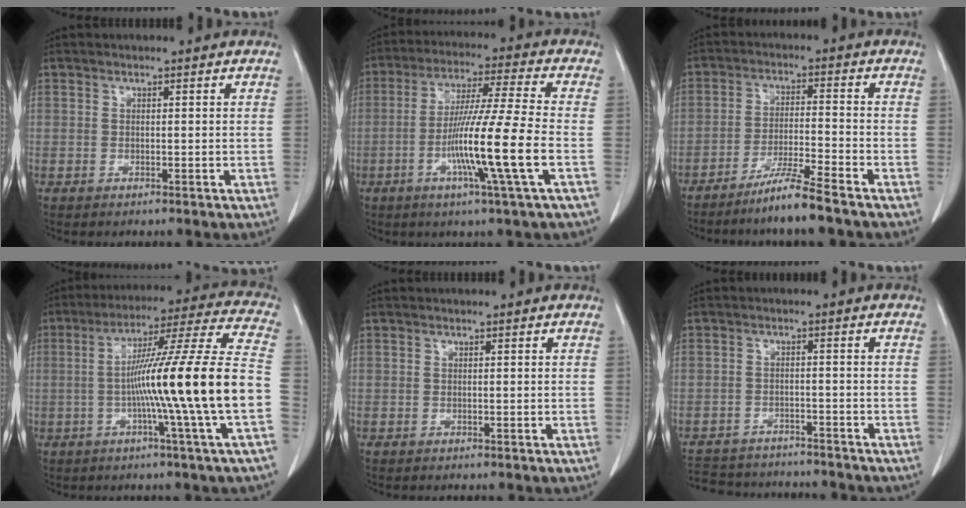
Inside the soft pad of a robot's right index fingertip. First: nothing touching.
{"total": 13.1, "force": [-3.9, -1.9, 12.4], "torque": [-0.232, -0.016, -0.078]}
{"total": 6.8, "force": [-5.5, -1.2, 3.9], "torque": [-0.069, -0.024, -0.106]}
{"total": 19.4, "force": [-3.4, -2.6, 18.9], "torque": [-0.290, 0.004, -0.070]}
{"total": 0.0}
{"total": 12.6, "force": [-11.7, 3.6, 3.2], "torque": [-0.066, 0.007, -0.159]}